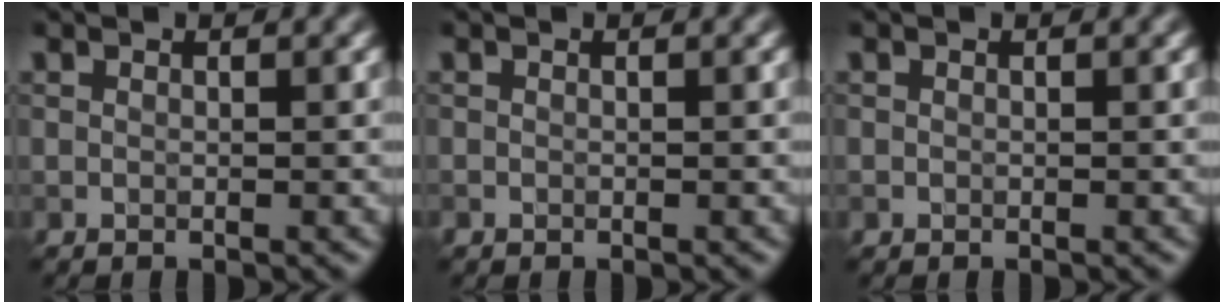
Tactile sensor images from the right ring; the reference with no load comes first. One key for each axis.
{"total": 0.0}
{"total": 0.0}